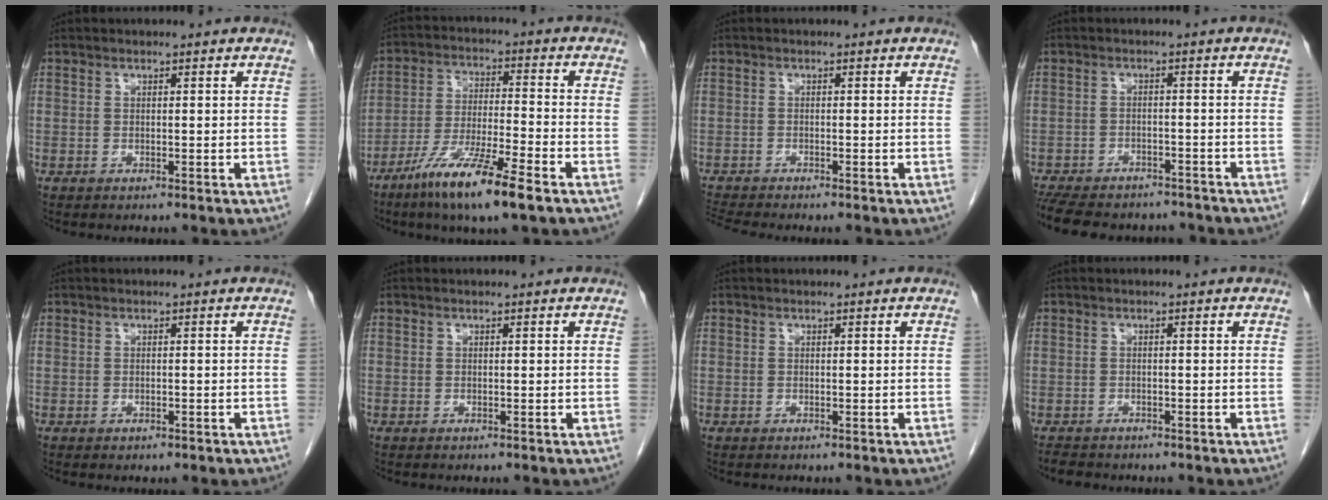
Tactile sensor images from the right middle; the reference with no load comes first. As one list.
[{"total": 12.1, "force": [-7.6, 0.3, 9.4], "torque": [-0.184, -0.034, -0.140]}, {"total": 3.0, "force": [-2.8, -0.9, 0.6], "torque": [-0.020, -0.018, -0.053]}, {"total": 16.4, "force": [-13.9, 6.1, 6.1], "torque": [-0.163, -0.014, -0.184]}, {"total": 0.8, "force": [-0.4, 0.5, 0.5], "torque": [-0.010, -0.001, -0.002]}, {"total": 0.0}, {"total": 0.0}, {"total": 2.6, "force": [-2.3, 1.1, 0.5], "torque": [-0.018, -0.005, -0.036]}]